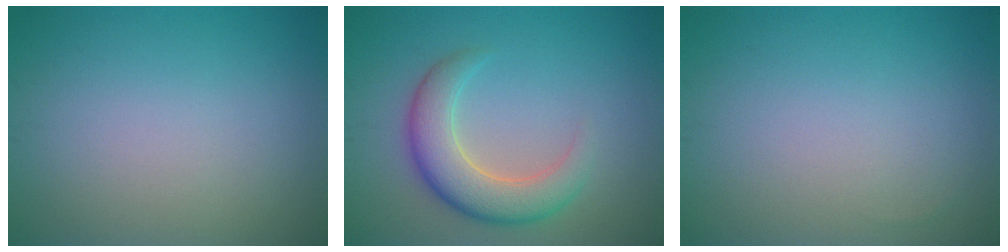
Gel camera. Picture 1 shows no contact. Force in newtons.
{"total": 5.4, "press": 5.4, "slide": 0.5}
{"total": 0.0}